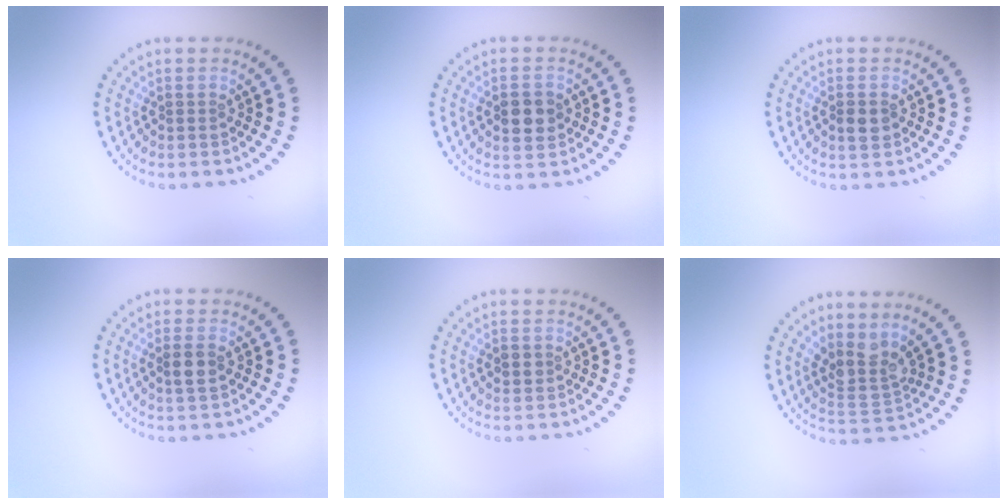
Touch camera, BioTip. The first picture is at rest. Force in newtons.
{"total": 2.9, "press": 2.9, "slide": 0.1}
{"total": 1.7, "press": 1.7, "slide": 0.1}
{"total": 1.9, "press": 1.8, "slide": 0.7}
{"total": 1.2, "press": 1.1, "slide": 0.3}
{"total": 3.3, "press": 2.5, "slide": 2.1}